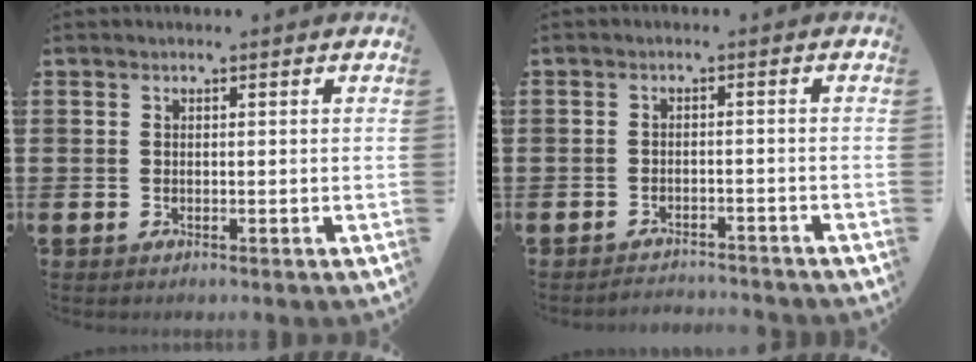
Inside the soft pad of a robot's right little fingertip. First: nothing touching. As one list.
[{"total": 1.9, "force": [-1.9, -0.1, -0.2], "torque": [-0.003, 0.004, -0.041]}]